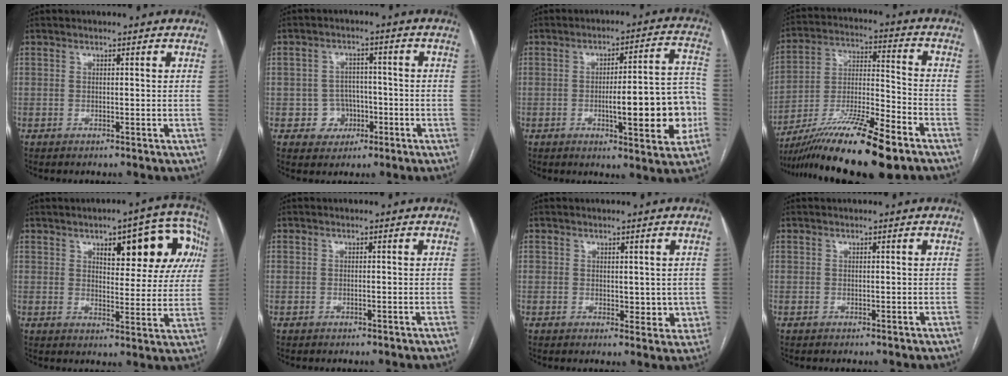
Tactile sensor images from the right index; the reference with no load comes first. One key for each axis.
{"total": 4.9, "fx": -1.5, "fy": 4.6, "fz": 0.5, "tx": 0.005, "ty": 0.015, "tz": -0.018}
{"total": 14.9, "fx": -3.3, "fy": 2.7, "fz": 14.3, "tx": -0.184, "ty": 0.019, "tz": -0.040}
{"total": 19.6, "fx": -13.6, "fy": 1.9, "fz": 14.0, "tx": -0.249, "ty": -0.027, "tz": -0.241}
{"total": 14.8, "fx": 6.2, "fy": 5.2, "fz": 12.4, "tx": -0.135, "ty": 0.026, "tz": 0.079}
{"total": 0.0}
{"total": 3.8, "fx": 0.5, "fy": 2.8, "fz": 2.5, "tx": -0.015, "ty": -0.005, "tz": 0.011}
{"total": 0.0}